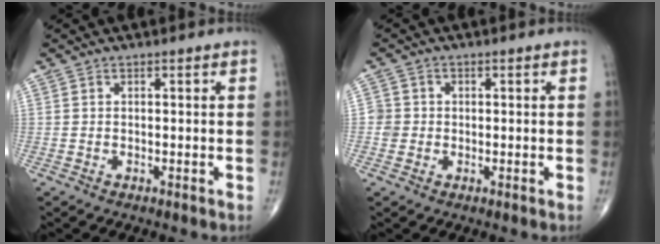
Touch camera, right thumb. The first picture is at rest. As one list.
[{"total": 2.6, "force": [-0.3, 2.6, 0.3], "torque": [0.015, 0.008, -0.009]}]